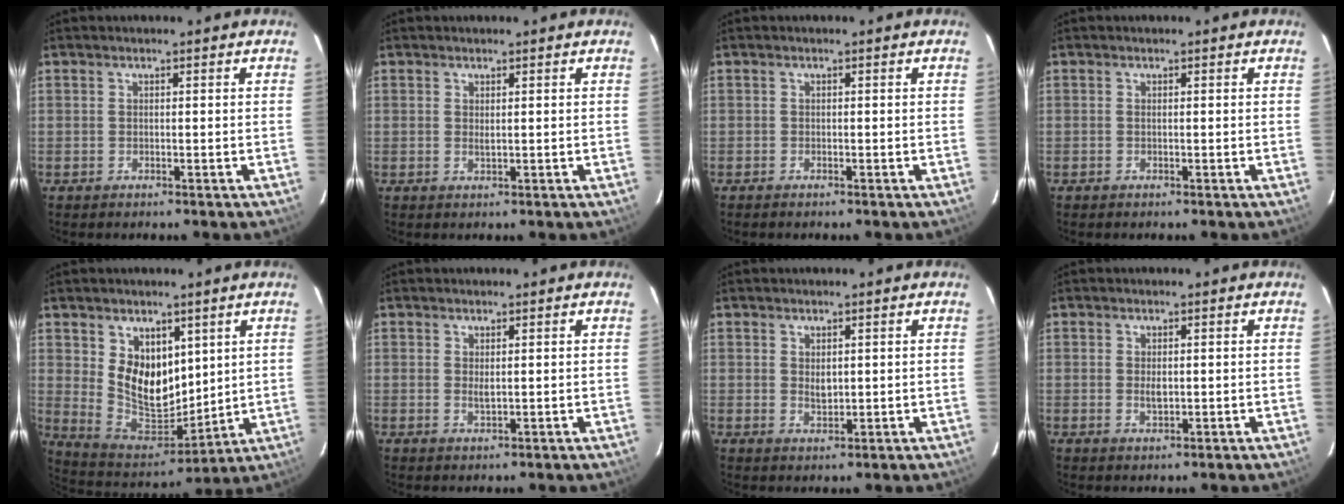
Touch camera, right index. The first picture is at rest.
{"total": 0.8, "force": [0.3, 0.4, 0.7], "torque": [-0.012, 0.001, 0.005]}
{"total": 0.5, "force": [-0.5, 0.2, 0.1], "torque": [-0.004, -0.001, -0.010]}
{"total": 0.0}
{"total": 12.5, "force": [4.5, 8.5, 7.9], "torque": [-0.141, -0.004, 0.107]}
{"total": 1.4, "force": [0.2, 0.7, 1.3], "torque": [-0.023, -0.001, 0.005]}
{"total": 2.3, "force": [0.4, 1.5, 1.7], "torque": [-0.024, 0.000, 0.010]}
{"total": 2.1, "force": [0.0, 1.2, 1.7], "torque": [-0.028, -0.001, 0.001]}